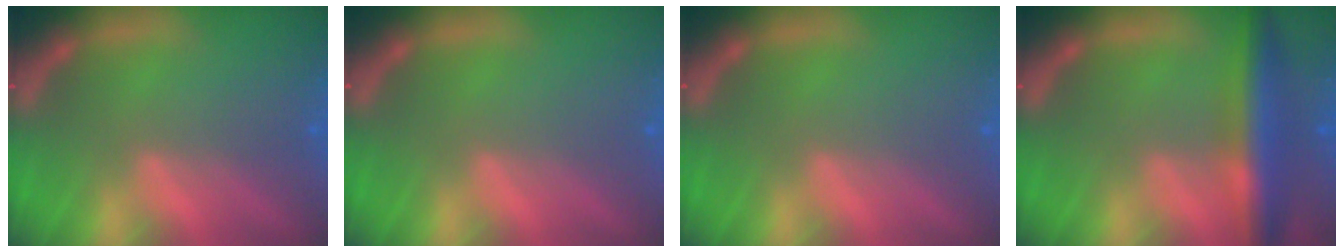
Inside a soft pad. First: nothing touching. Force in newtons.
{"total": 0.0}
{"total": 0.0}
{"total": 6.5}